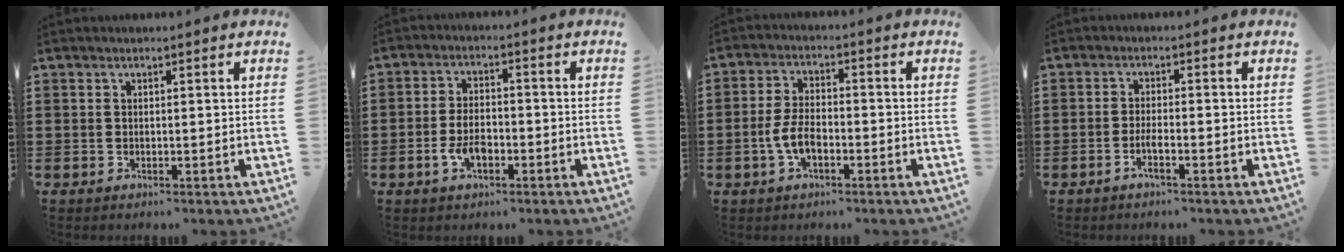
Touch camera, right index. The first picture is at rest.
{"total": 4.9, "force": [-1.9, 2.6, 3.7], "torque": [-0.084, 0.000, -0.039]}
{"total": 5.4, "force": [-1.8, 2.6, 4.4], "torque": [-0.103, -0.002, -0.039]}
{"total": 2.0, "force": [-1.1, 0.1, 1.7], "torque": [-0.030, -0.002, -0.019]}